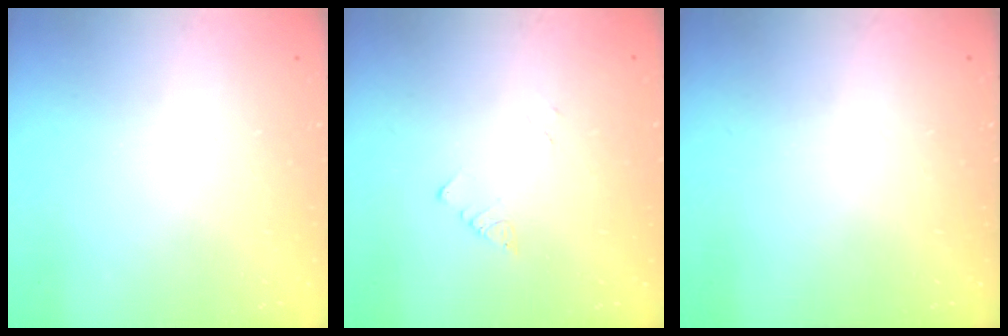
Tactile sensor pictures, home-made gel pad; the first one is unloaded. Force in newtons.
{"total": 1.8, "press": 1.8, "slide": 0.2}
{"total": 0.0}